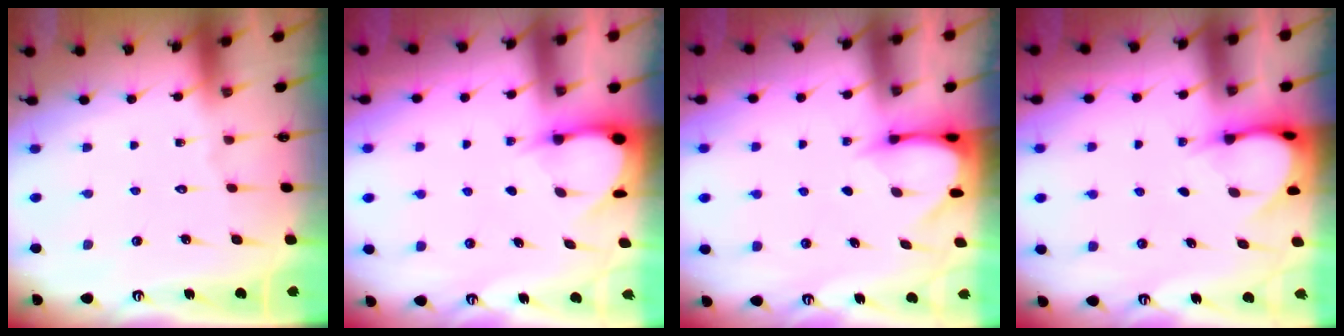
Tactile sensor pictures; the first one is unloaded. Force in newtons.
{"total": 3.3, "press": 3.3, "slide": 0.4}
{"total": 3.7, "press": 3.7, "slide": 0.3}
{"total": 4.3, "press": 4.3, "slide": 0.3}